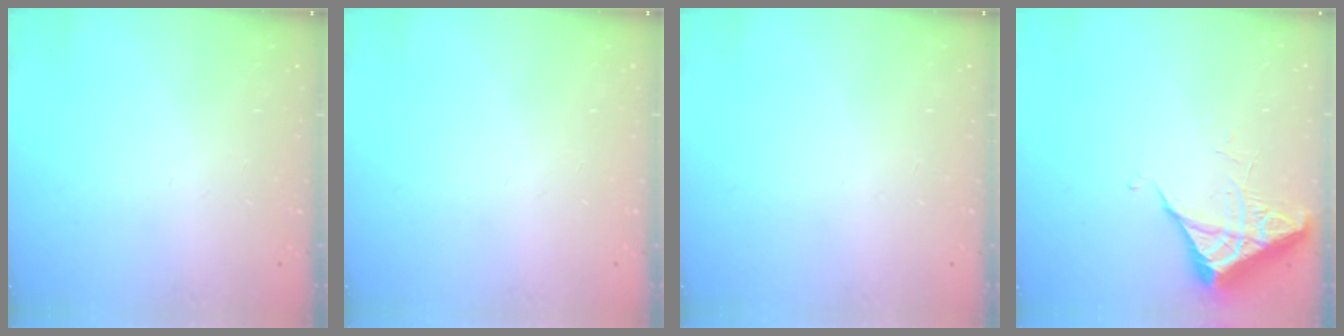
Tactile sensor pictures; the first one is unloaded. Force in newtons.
{"total": 0.0}
{"total": 0.0}
{"total": 5.4, "press": 5.4, "slide": 0.3}